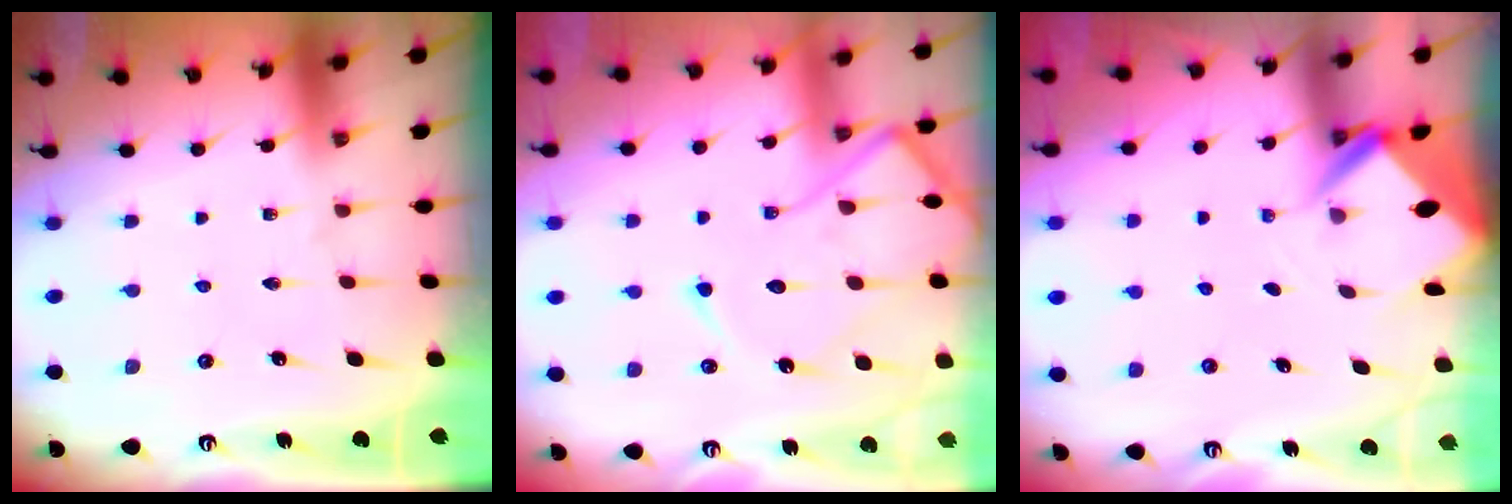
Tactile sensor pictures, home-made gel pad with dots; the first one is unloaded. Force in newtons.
{"total": 14.5, "press": 14.4, "slide": 1.6}
{"total": 3.4, "press": 3.4, "slide": 0.3}